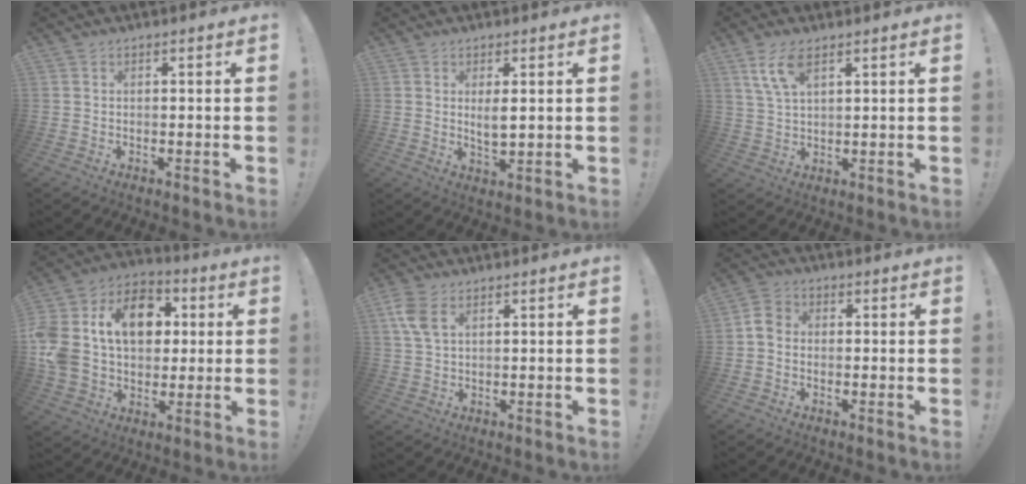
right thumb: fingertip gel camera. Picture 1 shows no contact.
{"total": 4.3, "force": [1.2, 1.6, 3.8], "torque": [-0.056, -0.010, 0.019]}
{"total": 7.7, "force": [4.1, 2.8, 5.8], "torque": [-0.104, -0.009, 0.077]}
{"total": 21.1, "force": [4.5, 15.6, 13.5], "torque": [-0.241, 0.007, 0.090]}
{"total": 6.3, "force": [2.8, 3.2, 4.7], "torque": [-0.099, -0.002, 0.054]}
{"total": 4.5, "force": [-0.6, 3.5, 2.8], "torque": [-0.059, 0.019, -0.007]}